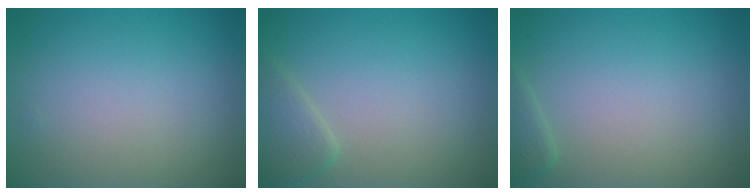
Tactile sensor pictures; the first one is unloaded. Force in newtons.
{"total": 2.2, "press": 2.1, "slide": 0.2}
{"total": 1.1, "press": 1.1, "slide": 0.1}